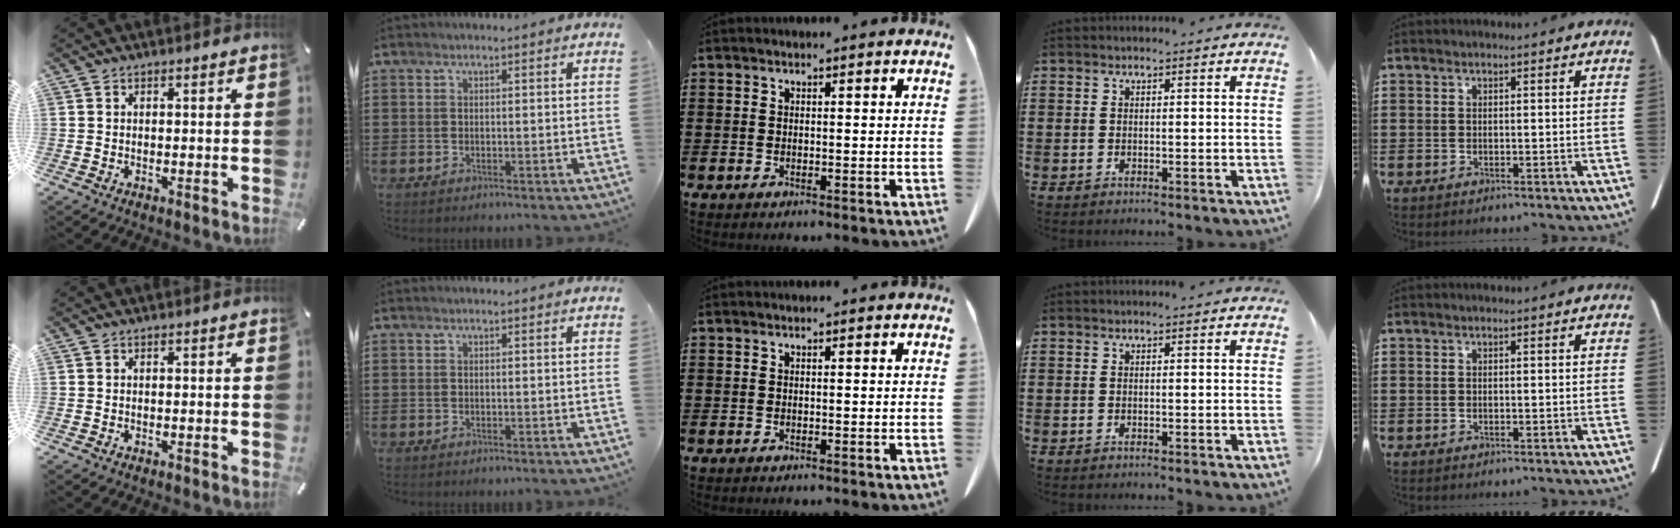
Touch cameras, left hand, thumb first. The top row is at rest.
{}